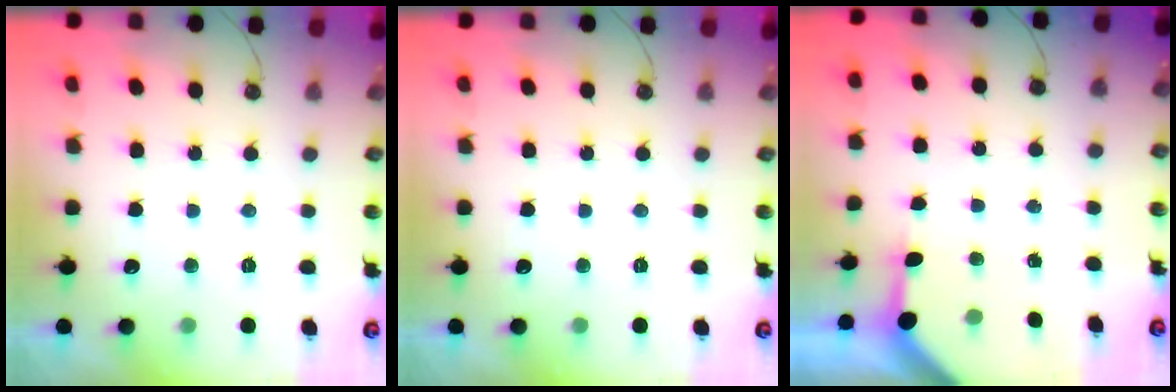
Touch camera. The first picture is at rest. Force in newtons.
{"total": 0.0}
{"total": 3.6, "press": 3.6, "slide": 0.3}